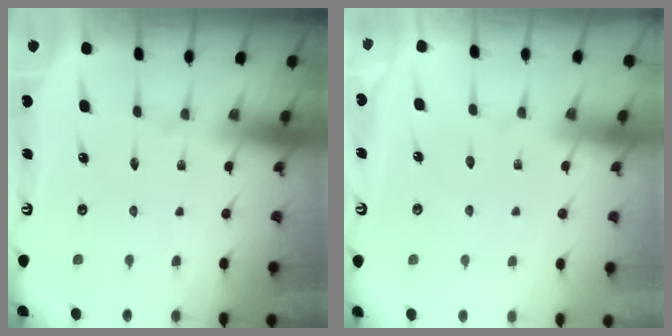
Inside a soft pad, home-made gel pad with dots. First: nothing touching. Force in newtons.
{"total": 3.2, "press": 3.1, "slide": 0.6}